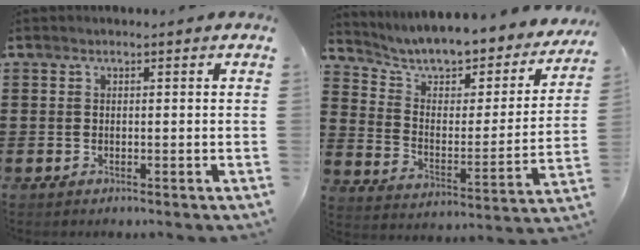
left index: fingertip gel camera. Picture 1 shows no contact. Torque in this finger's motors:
{"motor_torque": [2.14, 0.00, 0.30, 0.03]}